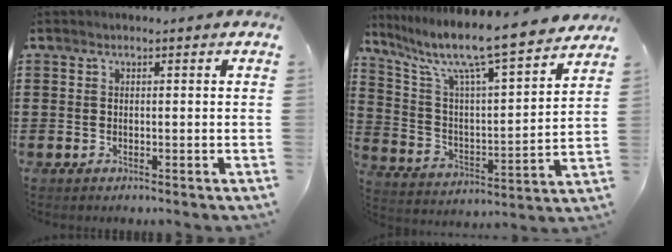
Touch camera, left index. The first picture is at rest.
{"total": 9.8, "force": [8.2, 0.3, 5.2], "torque": [-0.128, -0.068, 0.129]}